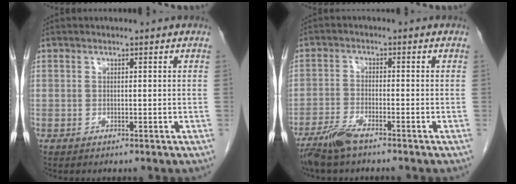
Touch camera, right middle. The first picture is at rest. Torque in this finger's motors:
{"motor_torque": [-0.34, -0.12, 0.10, 0.03]}